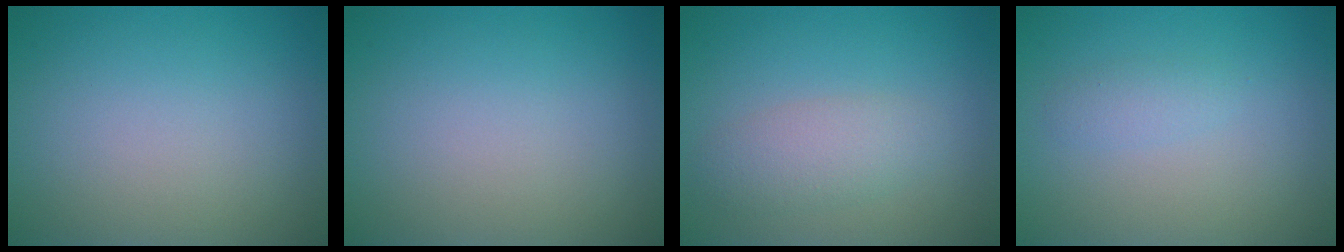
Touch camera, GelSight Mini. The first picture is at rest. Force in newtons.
{"total": 0.0}
{"total": 2.7, "press": 2.7, "slide": 0.0}
{"total": 1.1, "press": 1.0, "slide": 0.1}